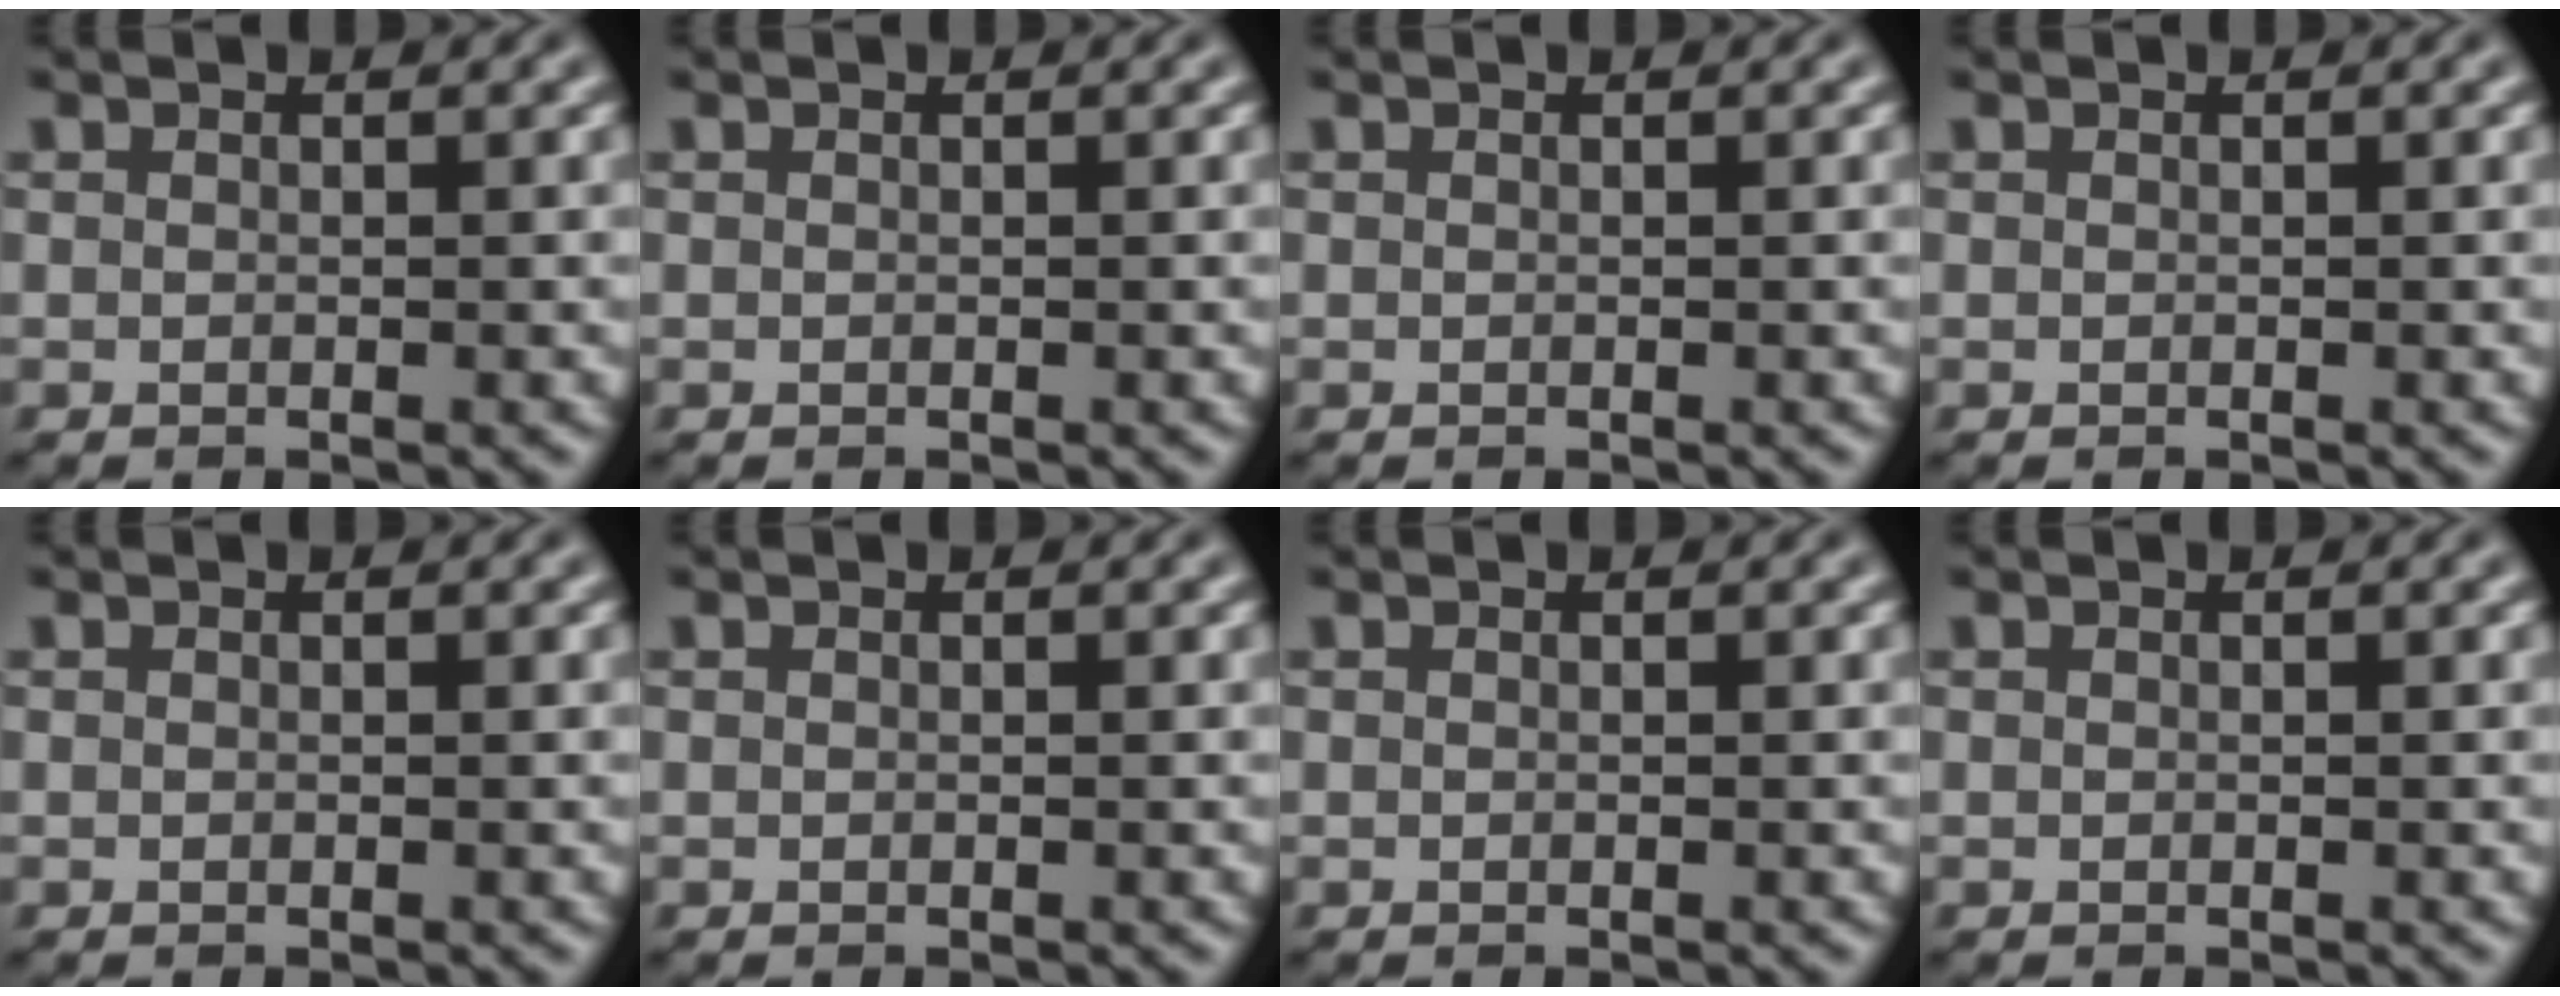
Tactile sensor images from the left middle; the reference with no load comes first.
{"total": 0.0}
{"total": 0.0}
{"total": 0.0}
{"total": 0.0}
{"total": 0.0}
{"total": 0.0}
{"total": 0.0}